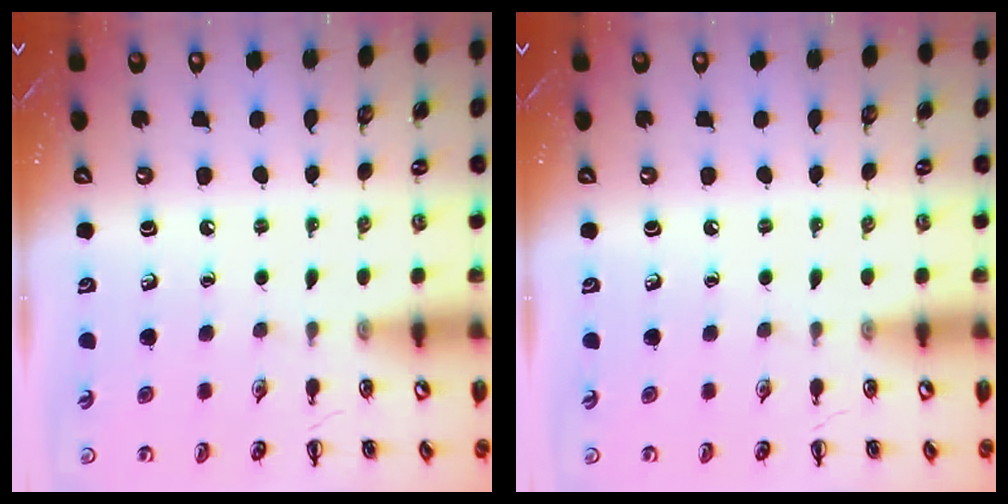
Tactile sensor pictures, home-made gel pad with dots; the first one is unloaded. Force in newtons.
{"total": 0.0}